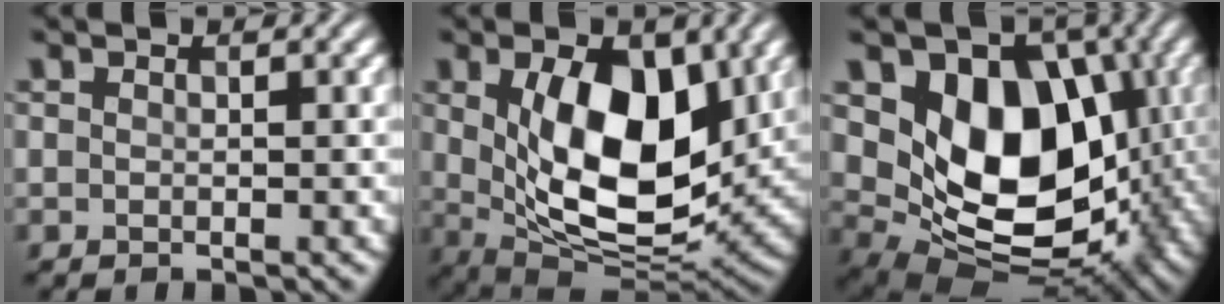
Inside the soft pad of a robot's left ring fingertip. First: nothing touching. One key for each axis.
{"total": 10.9, "fx": 1.7, "fy": 6.1, "fz": 9.0, "tx": -0.154, "ty": -0.019, "tz": 0.037}
{"total": 11.4, "fx": 1.6, "fy": 8.3, "fz": 7.6, "tx": -0.122, "ty": -0.020, "tz": 0.026}